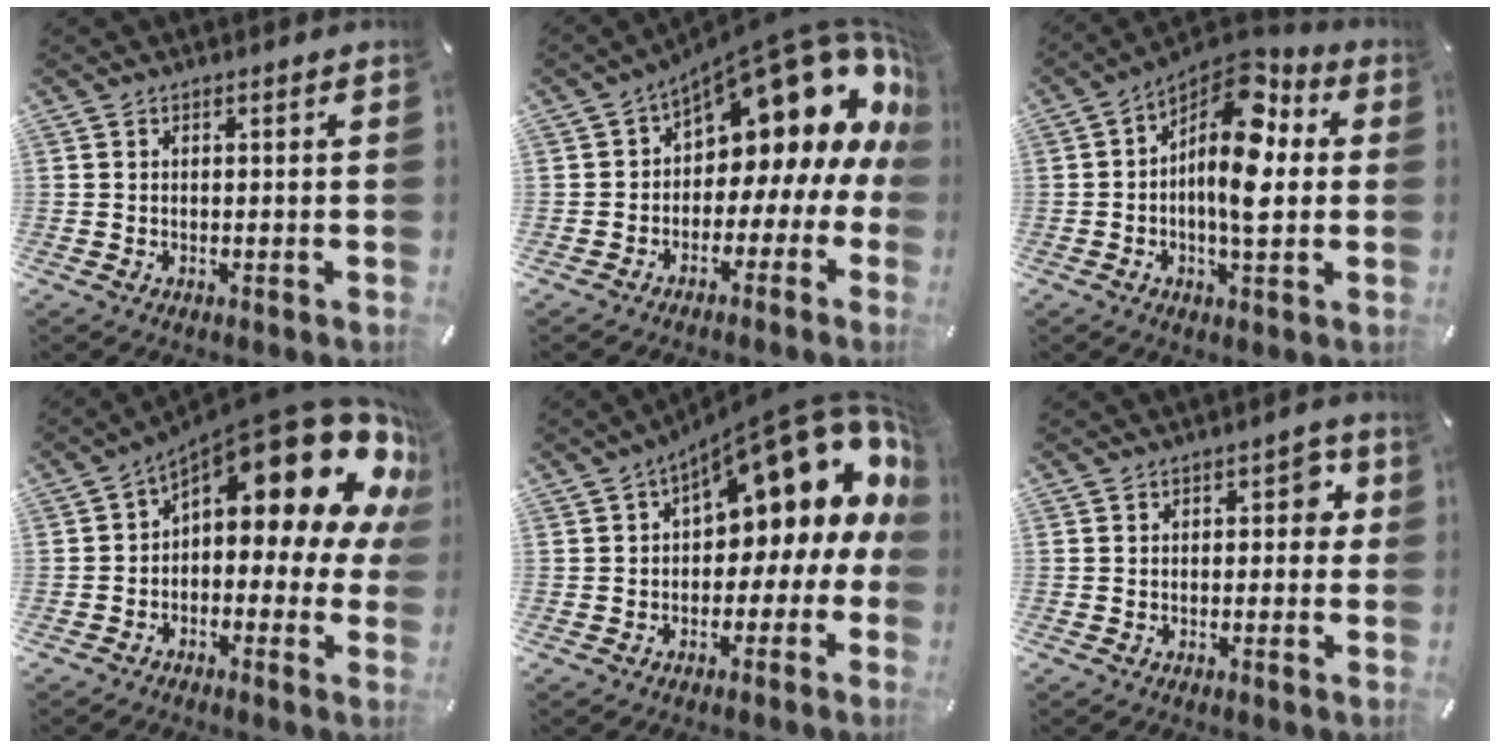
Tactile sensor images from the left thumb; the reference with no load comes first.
{"total": 16.8, "force": [10.8, 8.3, 9.9], "torque": [-0.113, -0.095, 0.173]}
{"total": 14.6, "force": [2.5, 7.0, 12.5], "torque": [-0.228, -0.038, 0.037]}
{"total": 19.8, "force": [10.7, 7.8, 14.7], "torque": [-0.195, -0.090, 0.179]}
{"total": 17.5, "force": [8.5, 7.8, 13.1], "torque": [-0.163, -0.068, 0.138]}
{"total": 3.6, "force": [0.3, 2.3, 2.8], "torque": [-0.032, 0.004, -0.005]}